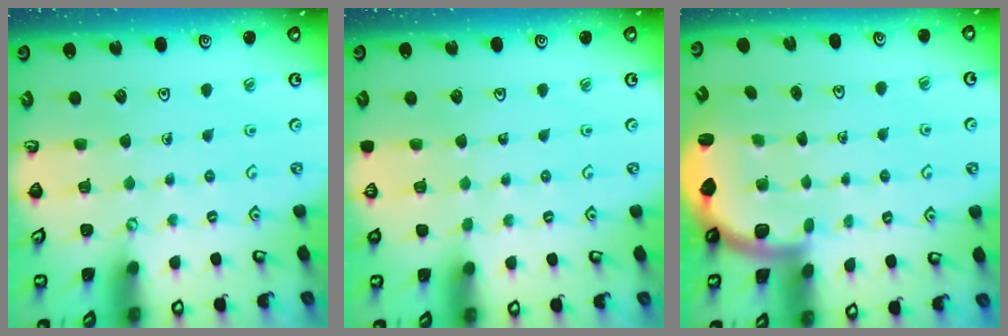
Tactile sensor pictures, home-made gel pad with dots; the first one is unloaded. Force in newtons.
{"total": 0.0}
{"total": 2.0, "press": 1.9, "slide": 0.5}